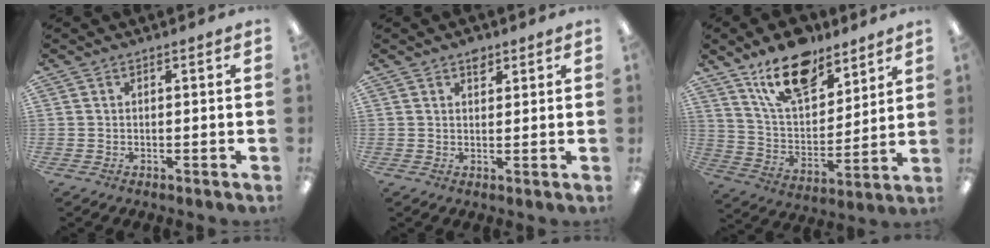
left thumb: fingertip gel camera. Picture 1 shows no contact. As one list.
[{"total": 3.0, "force": [2.0, 1.7, 1.4], "torque": [-0.005, -0.008, 0.032]}, {"total": 16.8, "force": [12.3, 7.9, 8.4], "torque": [-0.143, -0.062, 0.220]}]